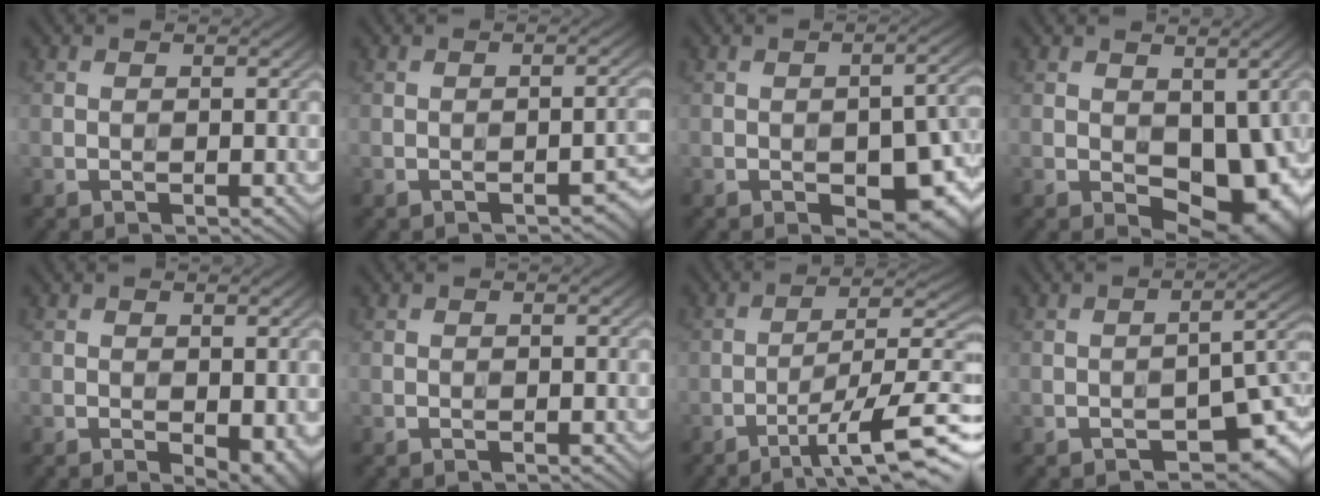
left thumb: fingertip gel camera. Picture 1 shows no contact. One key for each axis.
{"total": 2.1, "fx": -1.4, "fy": 0.5, "fz": 1.5, "tx": -0.016, "ty": 0.009, "tz": -0.017}
{"total": 10.8, "fx": -4.3, "fy": 5.0, "fz": 8.5, "tx": -0.102, "ty": -0.014, "tz": -0.054}
{"total": 10.1, "fx": -0.9, "fy": 6.1, "fz": 8.1, "tx": -0.108, "ty": -0.016, "tz": -0.006}
{"total": 3.5, "fx": -1.0, "fy": 1.7, "fz": 2.9, "tx": -0.037, "ty": -0.010, "tz": -0.010}
{"total": 0.0}
{"total": 11.2, "fx": -5.7, "fy": 2.3, "fz": 9.4, "tx": -0.152, "ty": 0.005, "tz": -0.089}
{"total": 6.7, "fx": -3.7, "fy": 2.9, "fz": 4.8, "tx": -0.054, "ty": -0.003, "tz": -0.051}